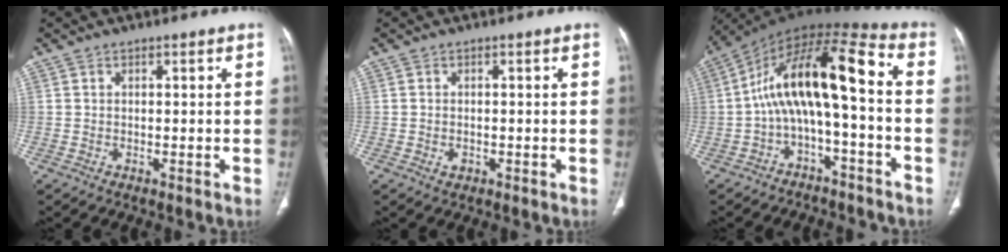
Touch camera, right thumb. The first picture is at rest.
{"total": 1.4, "force": [-0.4, 1.1, 0.8], "torque": [-0.011, 0.004, -0.004]}
{"total": 15.2, "force": [-2.0, 5.4, 14.1], "torque": [-0.249, 0.089, -0.039]}